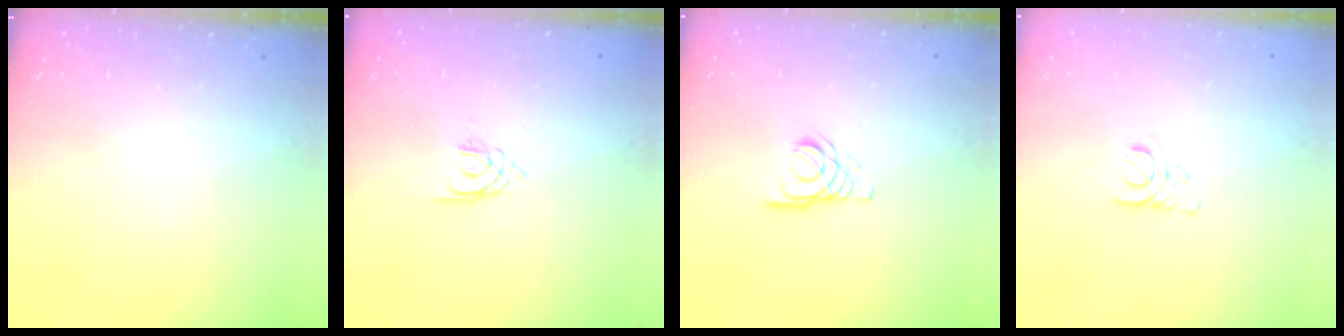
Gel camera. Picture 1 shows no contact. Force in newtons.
{"total": 1.9, "press": 1.9, "slide": 0.2}
{"total": 3.7, "press": 3.7, "slide": 0.4}
{"total": 1.9, "press": 1.9, "slide": 0.2}